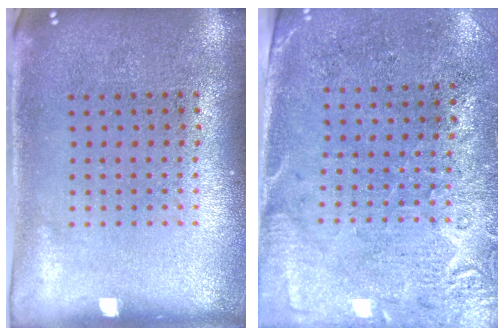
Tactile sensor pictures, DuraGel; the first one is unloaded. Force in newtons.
{"total": 2.8, "press": 2.4, "slide": 1.4}